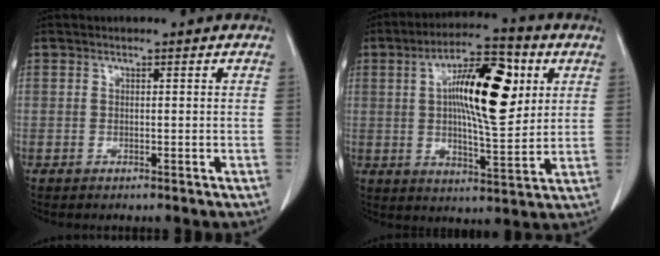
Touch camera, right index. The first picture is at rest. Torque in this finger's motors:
{"motor_torque": [1.07, 0.10, 0.56, 0.19]}